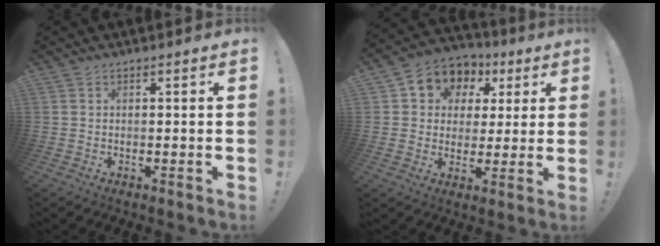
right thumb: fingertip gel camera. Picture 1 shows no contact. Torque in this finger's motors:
{"motor_torque": [0.14, 0.15, 0.85, 0.15, 0.02]}